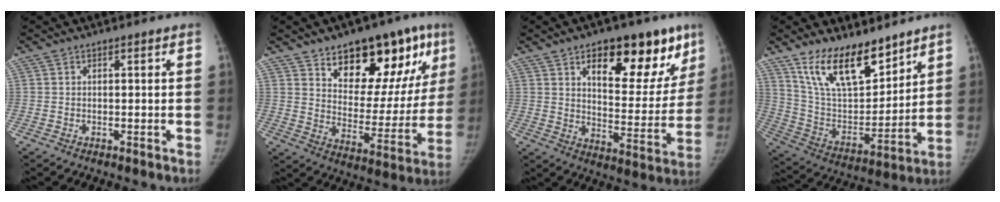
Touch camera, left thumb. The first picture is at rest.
{"total": 21.6, "force": [11.9, 10.9, 14.3], "torque": [-0.136, -0.049, 0.179]}
{"total": 20.3, "force": [11.2, 9.7, 14.0], "torque": [-0.126, -0.045, 0.162]}
{"total": 17.8, "force": [12.6, 7.7, 9.9], "torque": [-0.128, -0.075, 0.241]}